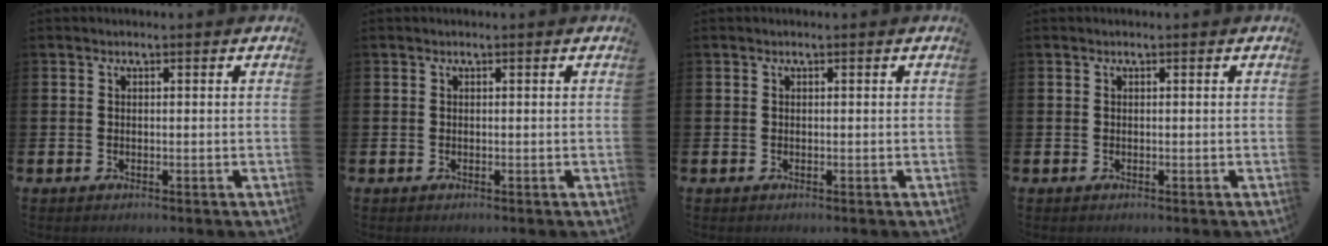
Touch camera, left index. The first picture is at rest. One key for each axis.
{"total": 0.0}
{"total": 0.0}
{"total": 0.0}